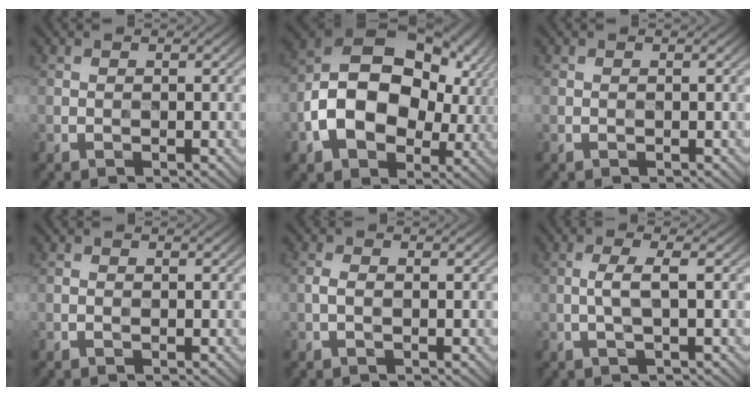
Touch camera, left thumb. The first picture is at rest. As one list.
[{"total": 16.3, "force": [-0.6, 11.6, 11.5], "torque": [-0.215, -0.012, -0.007]}, {"total": 0.0}, {"total": 0.6, "force": [-0.4, 0.3, 0.2], "torque": [0.000, 0.001, -0.007]}, {"total": 1.8, "force": [-0.7, 1.0, 1.3], "torque": [-0.033, 0.003, -0.015]}, {"total": 2.5, "force": [-0.6, 0.3, 2.5], "torque": [-0.052, 0.008, -0.012]}]